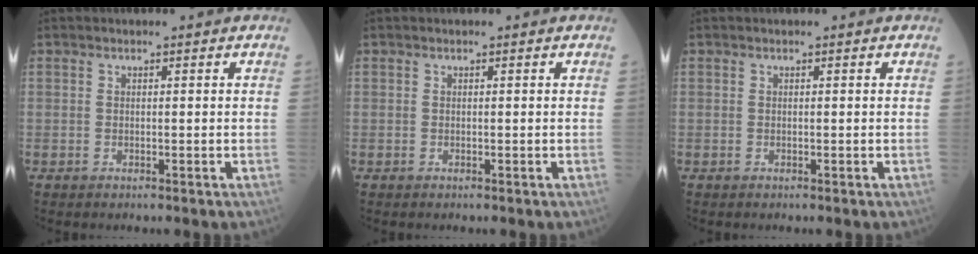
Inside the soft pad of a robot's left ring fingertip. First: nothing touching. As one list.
[{"total": 0.0}, {"total": 0.0}]